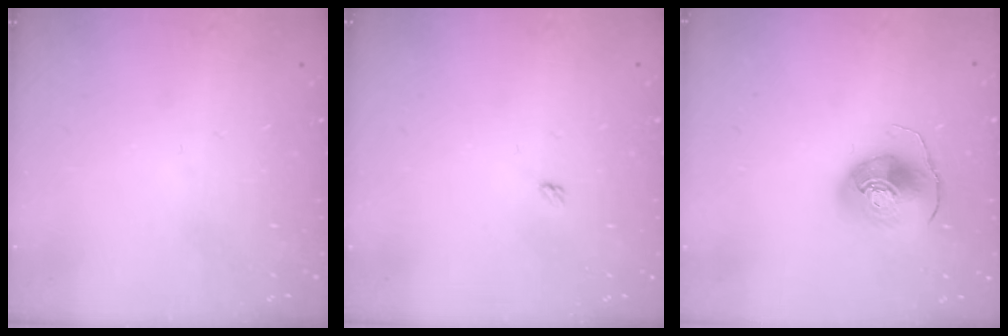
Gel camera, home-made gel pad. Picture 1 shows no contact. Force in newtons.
{"total": 2.4, "press": 2.4, "slide": 0.4}
{"total": 10.3, "press": 10.2, "slide": 1.5}